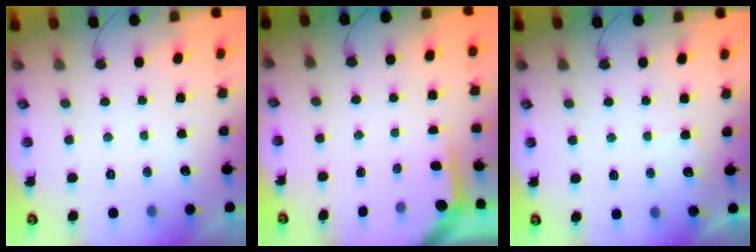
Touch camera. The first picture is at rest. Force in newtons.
{"total": 3.5, "press": 3.5, "slide": 0.3}
{"total": 3.0, "press": 3.0, "slide": 0.3}